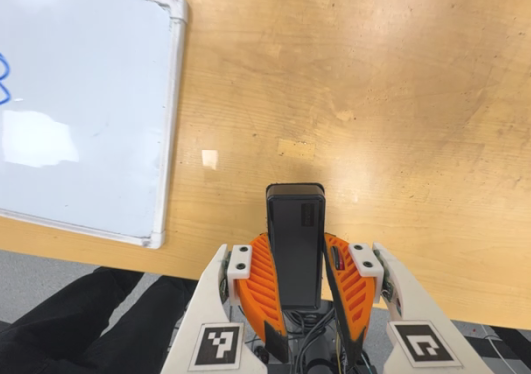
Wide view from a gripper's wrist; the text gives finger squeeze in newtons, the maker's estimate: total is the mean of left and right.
{"total": 7.0, "left": 5.2, "right": 8.7}